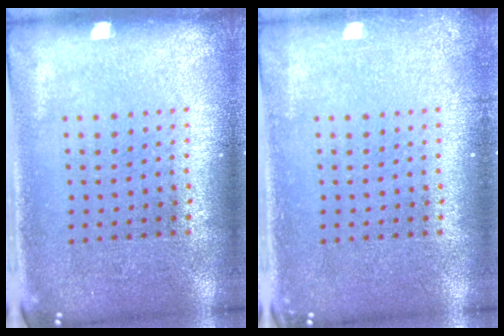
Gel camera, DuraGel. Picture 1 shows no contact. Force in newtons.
{"total": 0.6, "press": 0.6, "slide": 0.1}